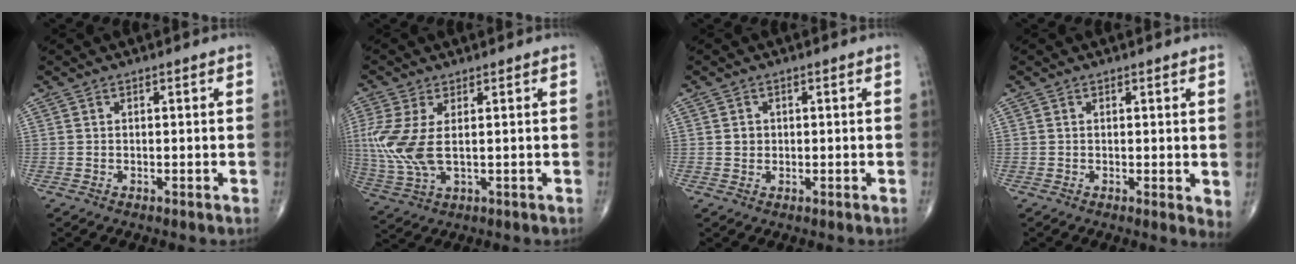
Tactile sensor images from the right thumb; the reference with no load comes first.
{"total": 10.0, "force": [1.0, 4.8, 8.7], "torque": [-0.229, -0.006, 0.030]}
{"total": 1.6, "force": [0.2, 1.4, 0.6], "torque": [-0.004, 0.002, 0.004]}
{"total": 2.7, "force": [0.4, 0.9, 2.5], "torque": [-0.037, -0.010, 0.005]}